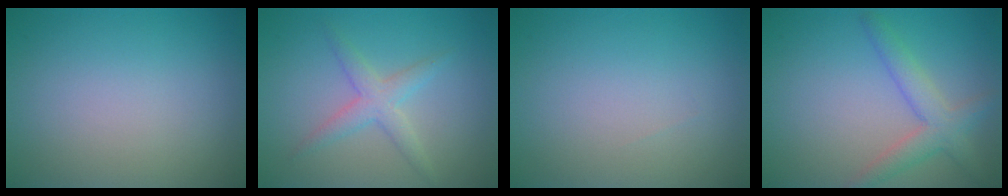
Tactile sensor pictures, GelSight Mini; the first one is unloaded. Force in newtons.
{"total": 2.5, "press": 2.5, "slide": 0.0}
{"total": 0.0}
{"total": 3.3, "press": 3.3, "slide": 0.1}